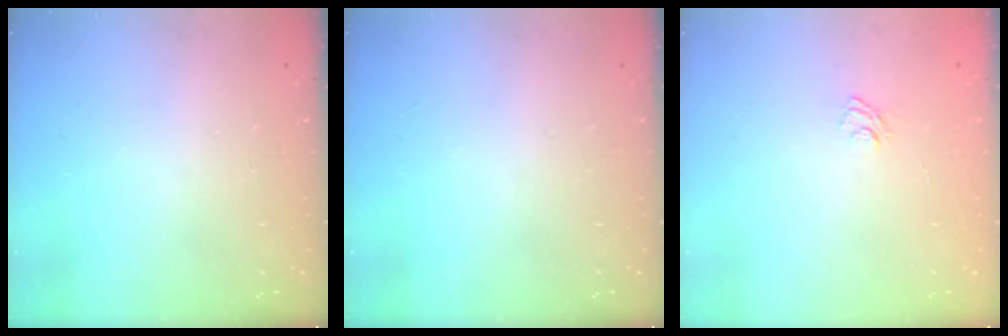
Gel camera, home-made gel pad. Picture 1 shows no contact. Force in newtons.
{"total": 0.0}
{"total": 4.5, "press": 4.3, "slide": 1.3}